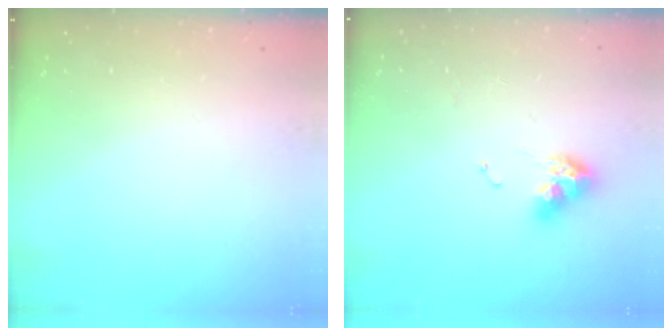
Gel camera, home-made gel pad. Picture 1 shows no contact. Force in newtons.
{"total": 9.1, "press": 9.0, "slide": 1.0}